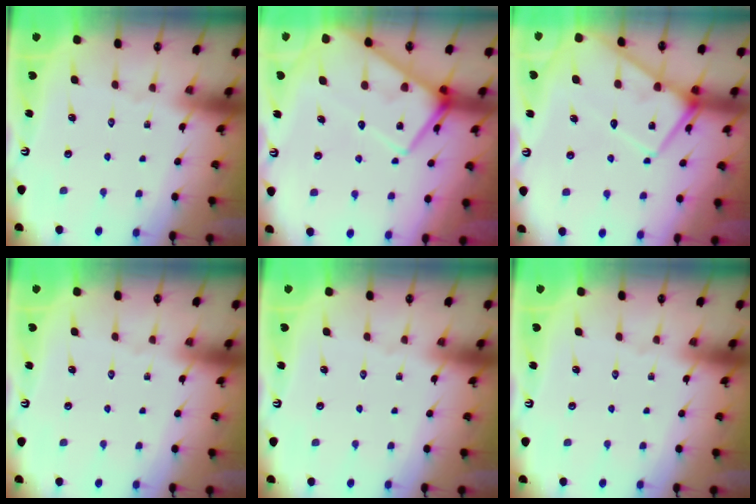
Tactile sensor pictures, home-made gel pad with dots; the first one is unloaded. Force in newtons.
{"total": 15.0, "press": 14.9, "slide": 1.3}
{"total": 11.9, "press": 11.8, "slide": 1.4}
{"total": 0.0}
{"total": 0.0}
{"total": 0.0}